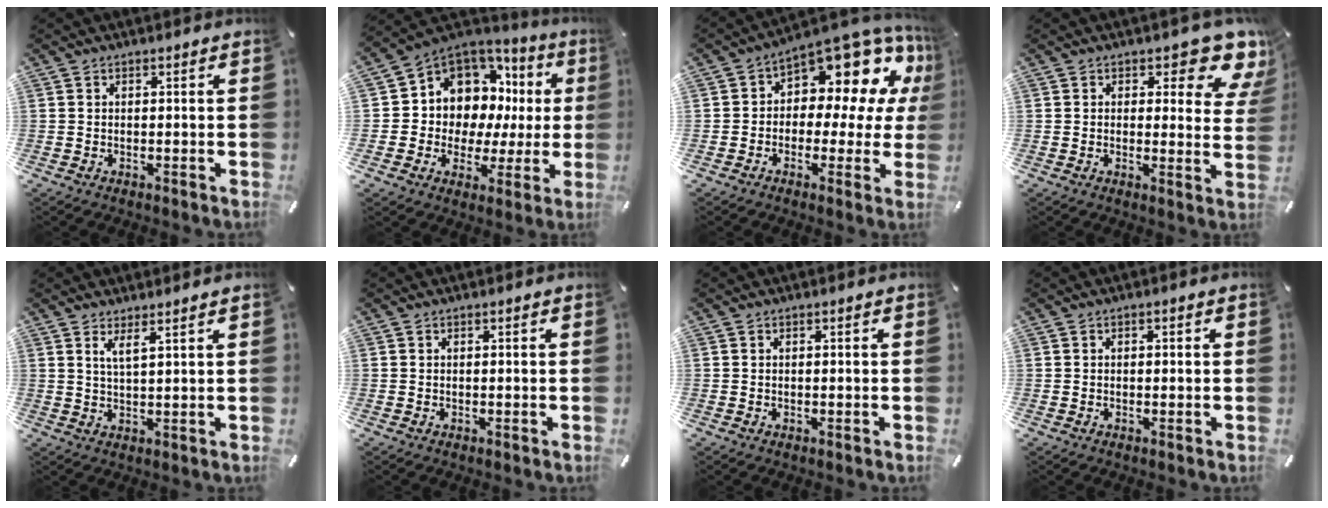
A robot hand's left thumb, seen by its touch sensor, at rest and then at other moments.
{"total": 9.9, "force": [4.1, 8.6, 2.6], "torque": [-0.052, -0.059, 0.087]}
{"total": 11.3, "force": [6.1, 6.7, 6.8], "torque": [-0.091, -0.072, 0.101]}
{"total": 9.5, "force": [6.4, 4.0, 5.9], "torque": [-0.056, -0.049, 0.104]}
{"total": 3.3, "force": [2.4, -0.1, 2.2], "torque": [-0.049, -0.007, 0.041]}
{"total": 0.0}
{"total": 0.0}
{"total": 0.7, "force": [0.1, 0.3, 0.7], "torque": [-0.011, 0.003, 0.000]}